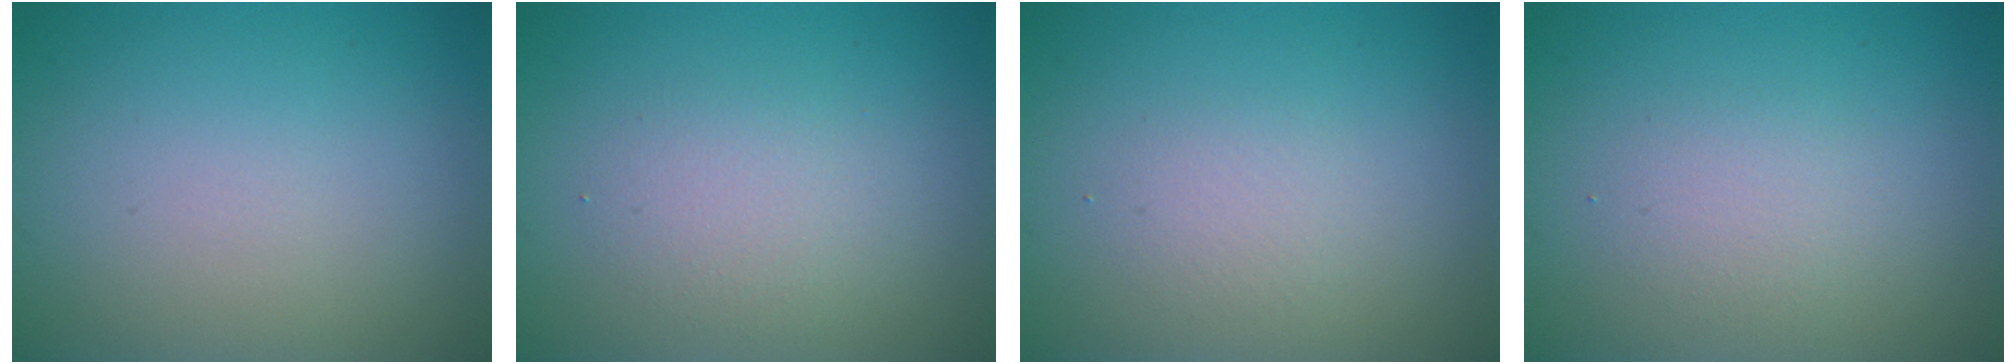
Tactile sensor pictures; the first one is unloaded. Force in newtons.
{"total": 2.2, "press": 2.2, "slide": 0.1}
{"total": 1.4, "press": 1.4, "slide": 0.1}
{"total": 1.6, "press": 1.6, "slide": 0.2}